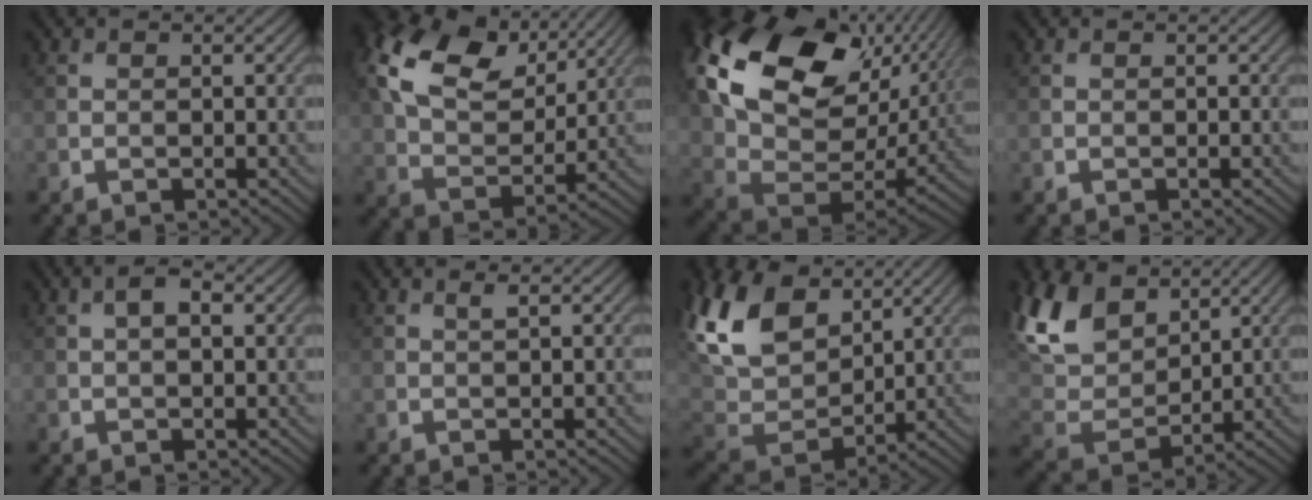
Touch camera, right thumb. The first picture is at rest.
{"total": 14.4, "force": [6.5, 8.7, 9.5], "torque": [-0.220, 0.020, 0.115]}
{"total": 20.6, "force": [7.9, 13.0, 13.8], "torque": [-0.305, 0.000, 0.162]}
{"total": 0.0}
{"total": 3.0, "force": [0.8, 1.4, 2.5], "torque": [-0.043, 0.005, 0.012]}
{"total": 0.8, "force": [0.5, 0.1, 0.7], "torque": [-0.014, 0.002, 0.010]}
{"total": 15.4, "force": [7.2, 9.6, 9.7], "torque": [-0.262, 0.035, 0.138]}
{"total": 13.2, "force": [7.4, 7.5, 8.0], "torque": [-0.223, 0.034, 0.137]}